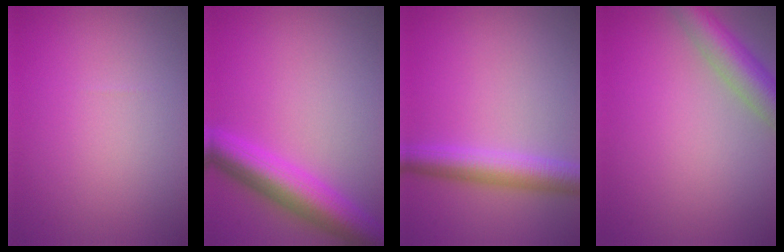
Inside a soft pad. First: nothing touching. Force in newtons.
{"total": 6.3, "press": 6.3, "slide": 0.3}
{"total": 4.4, "press": 4.4, "slide": 0.1}
{"total": 4.9, "press": 4.9, "slide": 0.2}